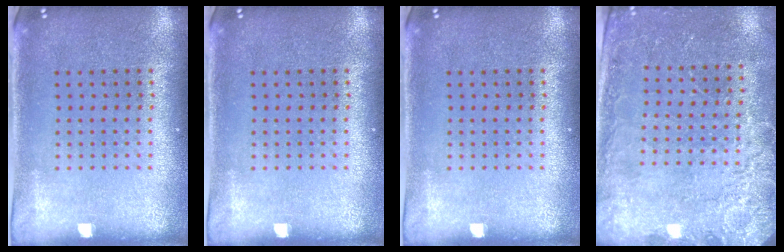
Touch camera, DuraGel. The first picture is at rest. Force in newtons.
{"total": 0.0}
{"total": 0.0}
{"total": 2.5, "press": 2.4, "slide": 0.5}